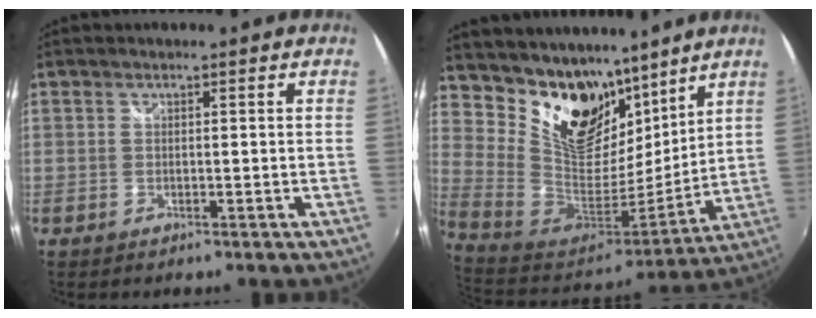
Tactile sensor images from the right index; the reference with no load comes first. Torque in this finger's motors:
{"motor_torque": [0.17, 0.50, 0.15, 0.08]}